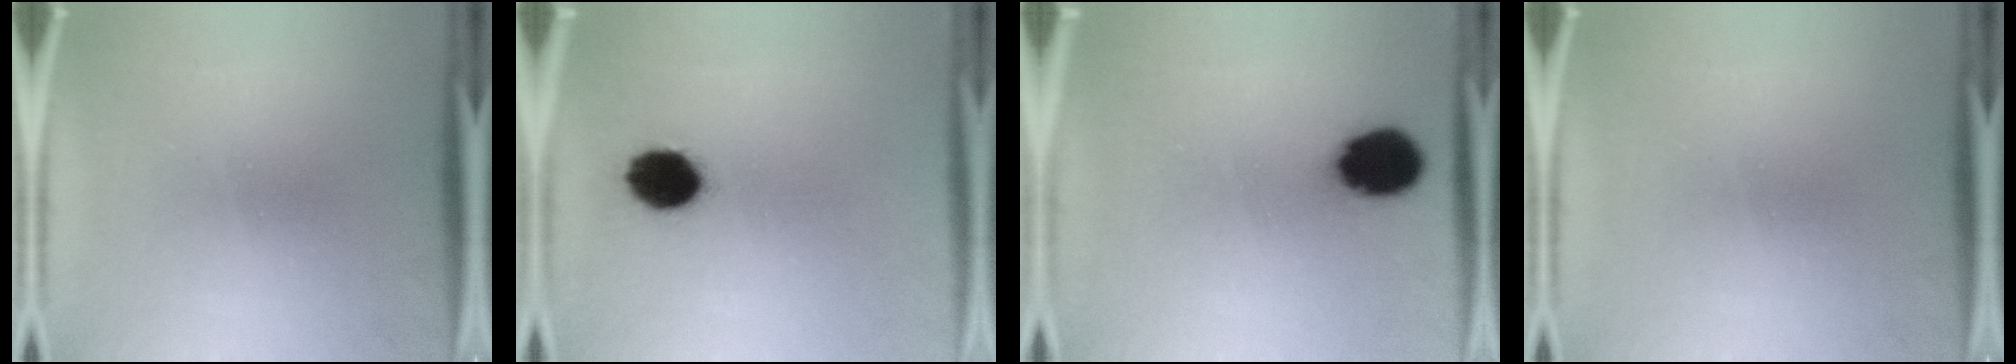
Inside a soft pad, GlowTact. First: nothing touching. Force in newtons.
{"total": 9.5}
{"total": 11.7}
{"total": 0.0}